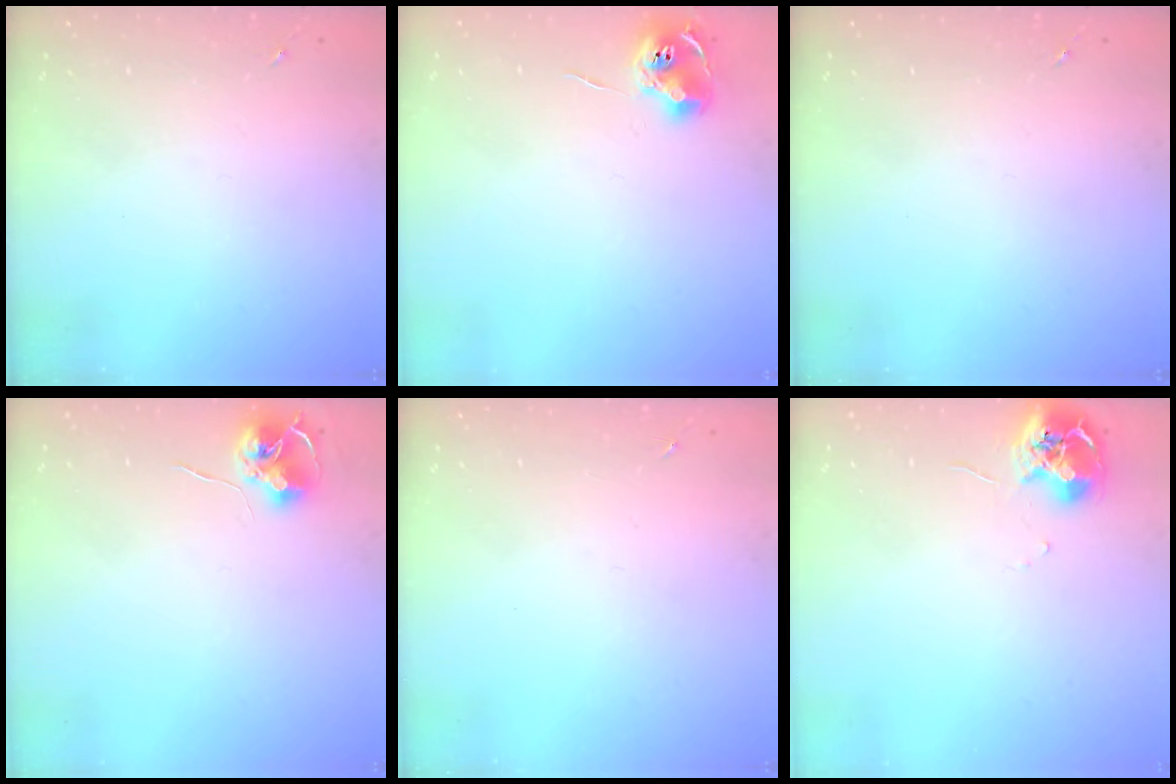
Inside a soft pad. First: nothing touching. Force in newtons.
{"total": 8.7, "press": 8.7, "slide": 0.4}
{"total": 0.0}
{"total": 7.9, "press": 7.9, "slide": 0.4}
{"total": 0.0}
{"total": 9.6, "press": 9.5, "slide": 0.6}